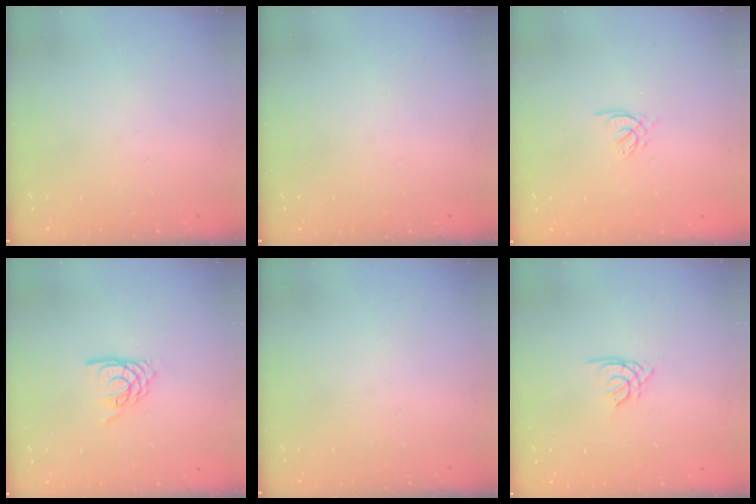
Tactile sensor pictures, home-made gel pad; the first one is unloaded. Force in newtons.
{"total": 0.0}
{"total": 2.2, "press": 2.2, "slide": 0.2}
{"total": 7.1, "press": 7.0, "slide": 0.5}
{"total": 0.0}
{"total": 2.1, "press": 2.1, "slide": 0.4}